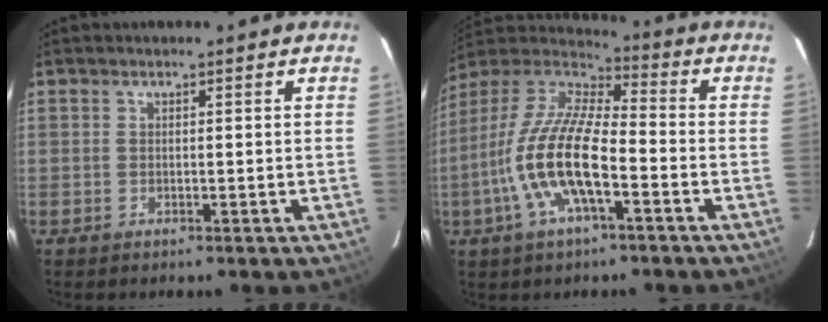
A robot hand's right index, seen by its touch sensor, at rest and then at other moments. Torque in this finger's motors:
{"motor_torque": [1.56, -0.57, 1.05, 0.21]}